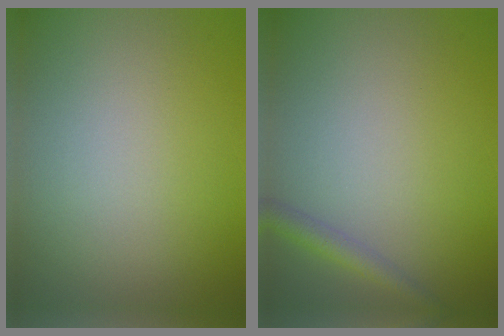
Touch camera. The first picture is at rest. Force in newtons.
{"total": 1.8, "press": 1.8, "slide": 0.0}